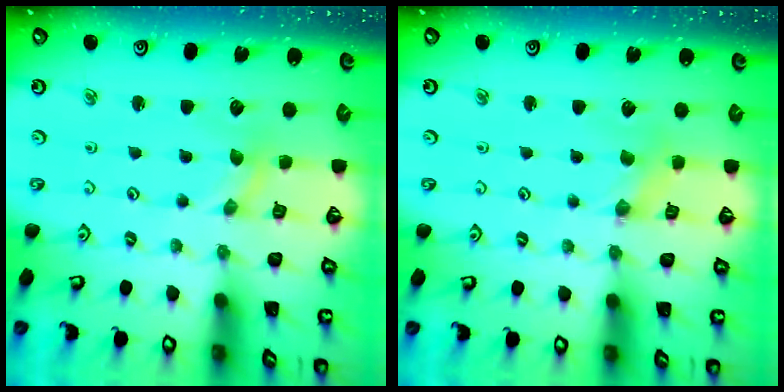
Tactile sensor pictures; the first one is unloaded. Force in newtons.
{"total": 0.6, "press": 0.6, "slide": 0.1}